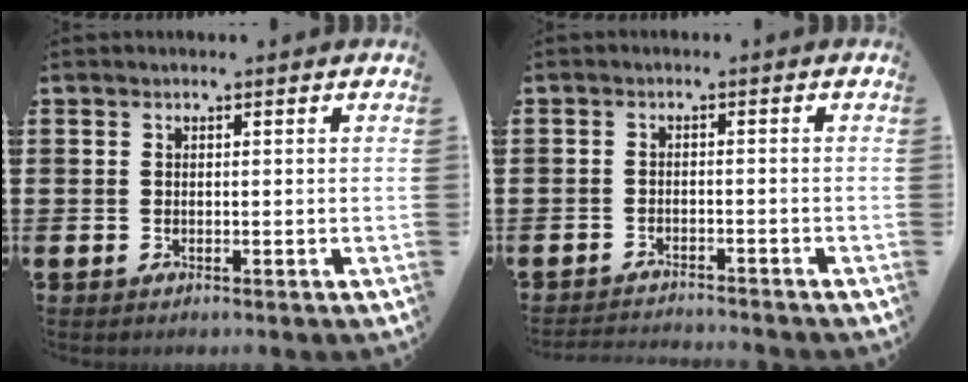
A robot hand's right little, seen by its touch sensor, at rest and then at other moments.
{"total": 1.8, "force": [-1.8, -0.2, -0.1], "torque": [-0.001, 0.003, -0.039]}